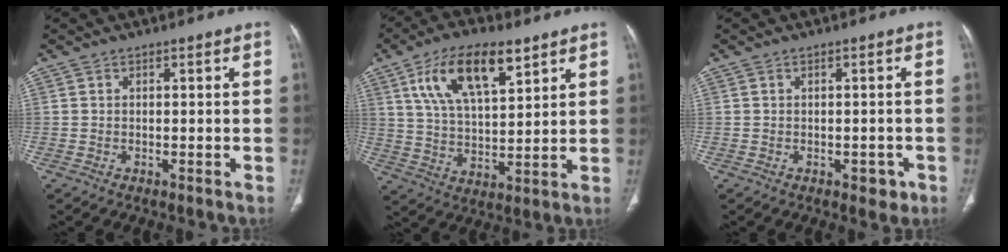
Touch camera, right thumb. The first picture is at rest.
{"total": 15.4, "force": [7.9, 6.6, 11.5], "torque": [-0.185, -0.020, 0.146]}
{"total": 2.6, "force": [-1.1, 1.6, 1.7], "torque": [-0.006, 0.004, -0.009]}